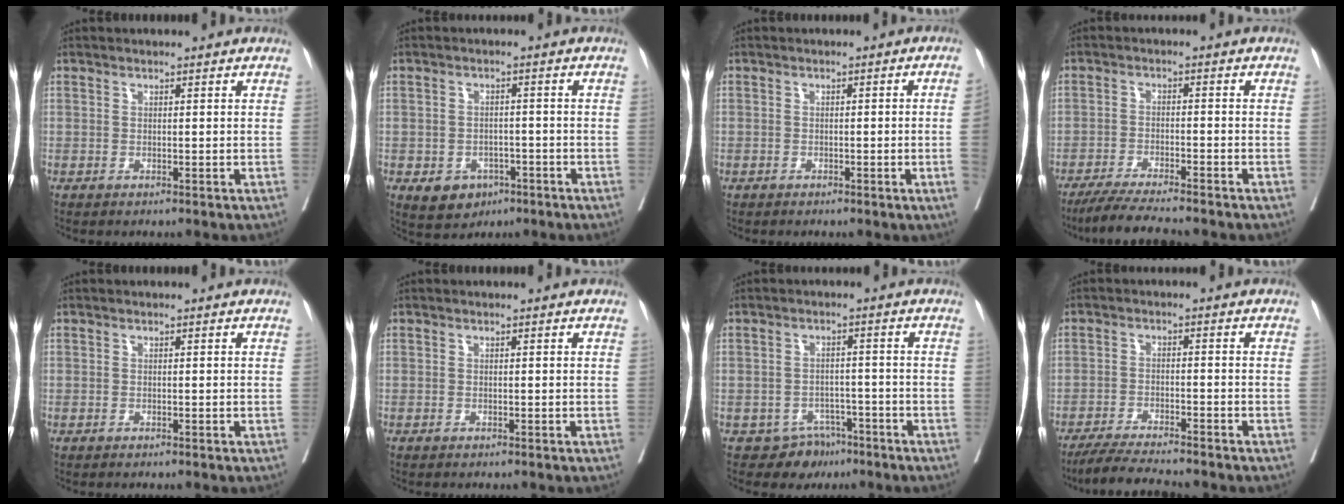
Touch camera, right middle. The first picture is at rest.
{"total": 6.5, "force": [-3.3, 4.6, 3.1], "torque": [-0.048, 0.004, -0.039]}
{"total": 2.8, "force": [-0.4, -1.1, 2.5], "torque": [-0.036, 0.002, -0.005]}
{"total": 8.4, "force": [-7.4, -0.1, 4.1], "torque": [-0.065, -0.026, -0.123]}
{"total": 0.0}
{"total": 0.0}
{"total": 3.9, "force": [-2.9, 2.6, 0.2], "torque": [0.007, 0.008, -0.039]}
{"total": 7.7, "force": [-6.9, -0.2, 3.3], "torque": [-0.054, -0.022, -0.117]}